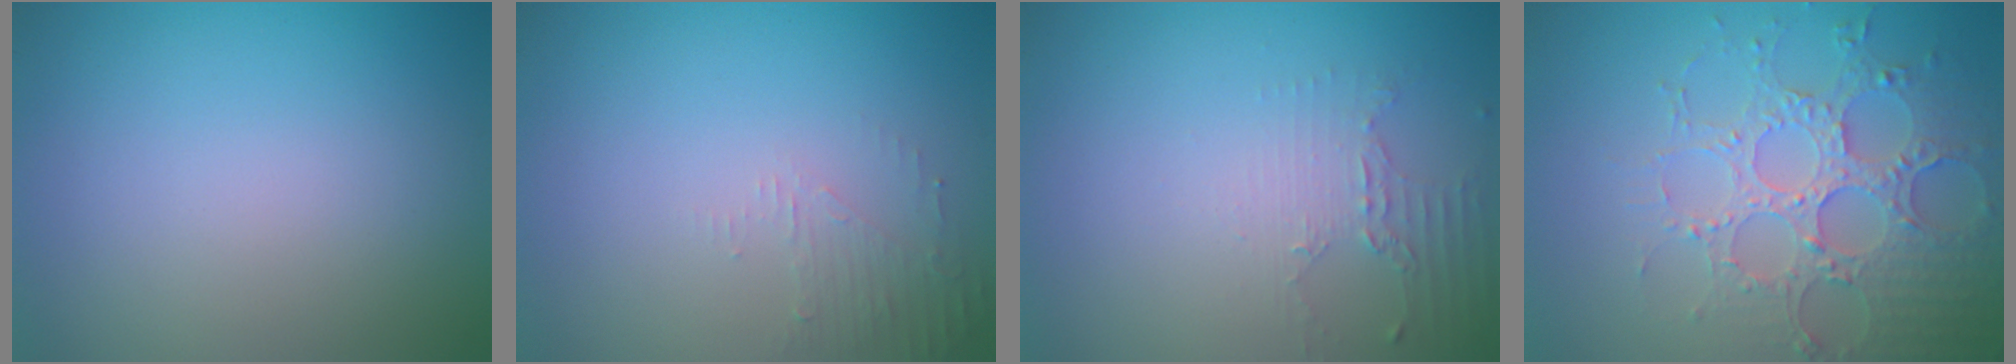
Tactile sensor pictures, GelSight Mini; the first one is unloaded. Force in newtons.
{"total": 1.6, "press": 1.5, "slide": 0.4}
{"total": 2.2, "press": 1.6, "slide": 1.5}
{"total": 5.2, "press": 4.9, "slide": 1.8}